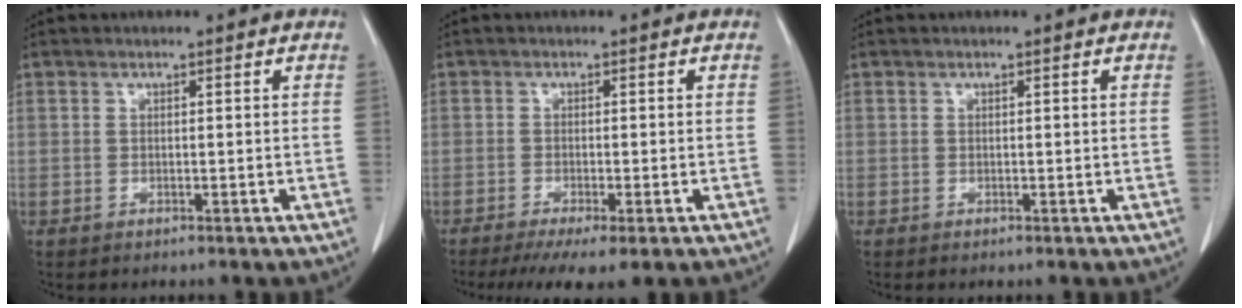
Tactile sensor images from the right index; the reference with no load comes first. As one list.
[{"total": 7.6, "force": [-5.5, 0.9, 5.2], "torque": [-0.074, -0.019, -0.084]}, {"total": 0.0}]